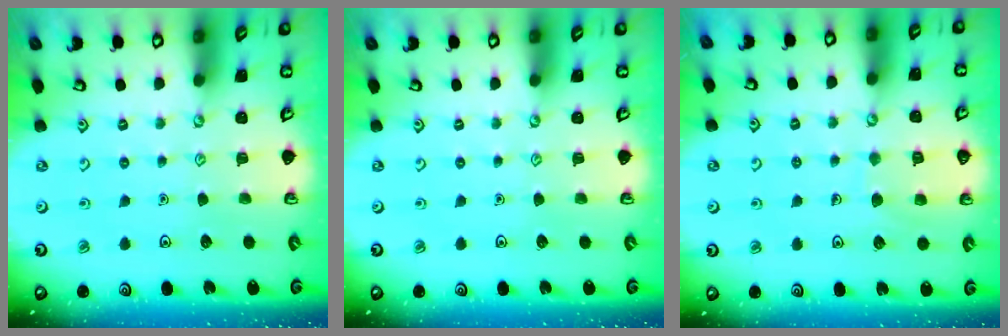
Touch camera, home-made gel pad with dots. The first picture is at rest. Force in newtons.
{"total": 0.0}
{"total": 6.7, "press": 6.7, "slide": 0.4}